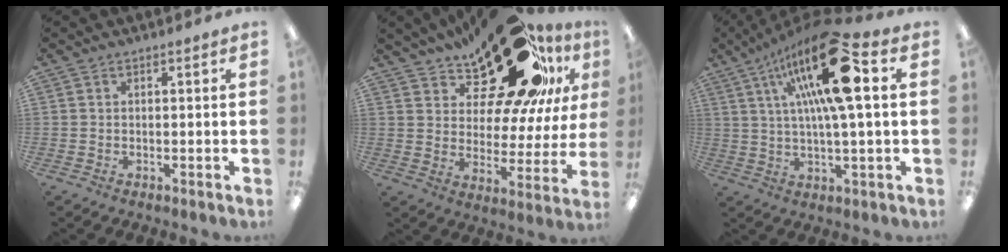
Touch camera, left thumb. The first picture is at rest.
{"total": 24.6, "force": [16.6, 9.8, 15.2], "torque": [-0.223, -0.100, 0.275]}
{"total": 20.6, "force": [7.6, 5.7, 18.2], "torque": [-0.331, -0.020, 0.110]}